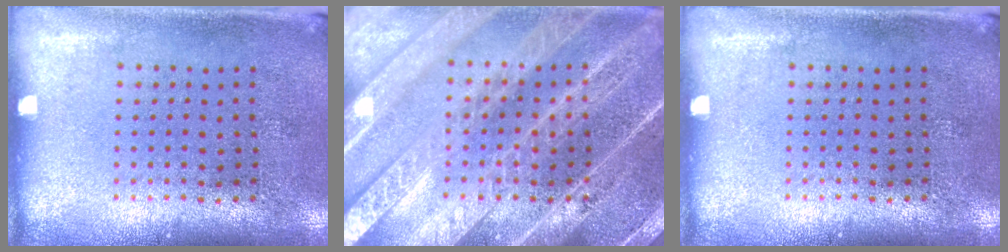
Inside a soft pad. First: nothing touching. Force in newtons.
{"total": 5.8, "press": 5.7, "slide": 0.6}
{"total": 0.0}